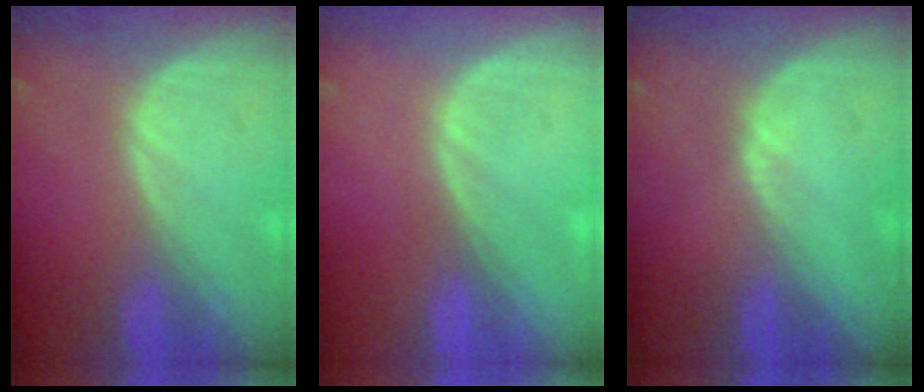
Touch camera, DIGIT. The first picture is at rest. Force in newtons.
{"total": 0.0}
{"total": 0.7, "press": 0.4, "slide": 0.5}